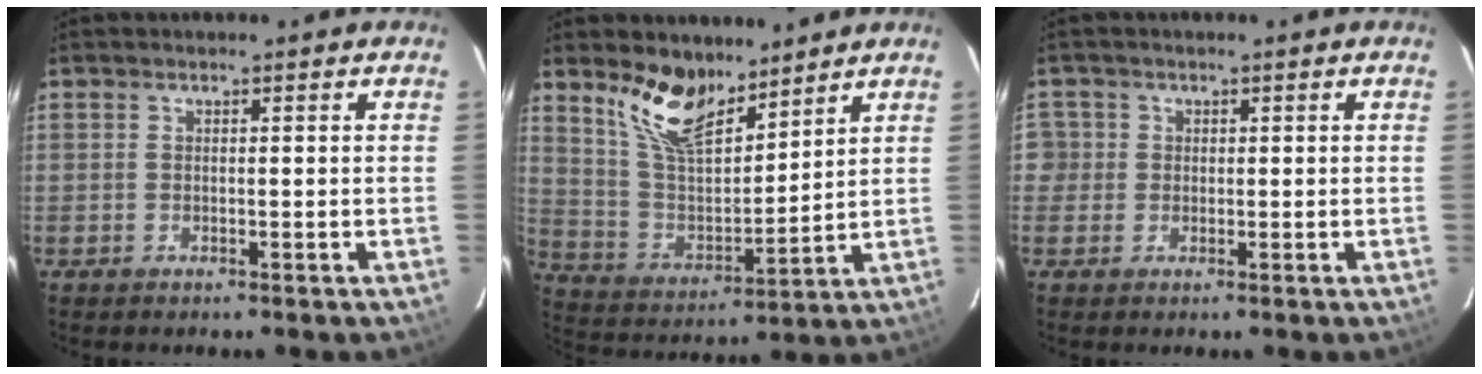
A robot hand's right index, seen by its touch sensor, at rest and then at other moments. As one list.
[{"total": 13.1, "force": [9.6, 5.1, 7.2], "torque": [-0.144, 0.003, 0.193]}, {"total": 2.9, "force": [-0.2, 2.9, 0.2], "torque": [0.009, 0.018, -0.004]}]